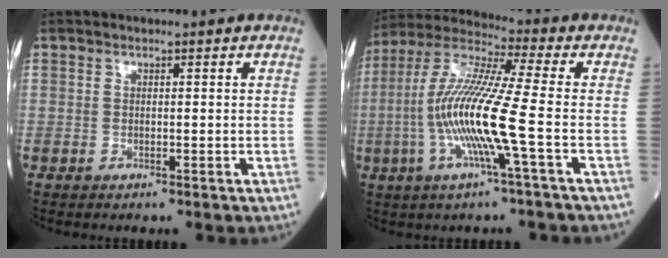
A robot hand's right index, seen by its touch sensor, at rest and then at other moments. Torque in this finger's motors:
{"motor_torque": [2.10, -0.04, 1.06, 0.21]}